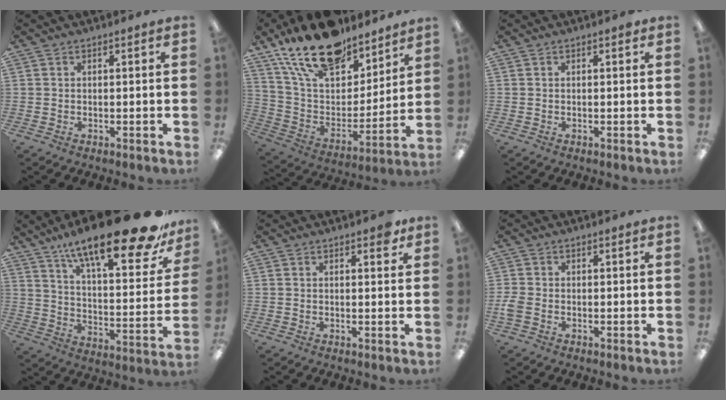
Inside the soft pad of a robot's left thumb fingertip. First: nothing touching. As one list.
[{"total": 21.2, "force": [16.5, 9.2, 9.6], "torque": [-0.188, -0.099, 0.294]}, {"total": 0.5, "force": [0.3, 0.3, 0.3], "torque": [-0.009, 0.003, 0.004]}, {"total": 24.7, "force": [17.8, 5.8, 16.1], "torque": [-0.249, -0.118, 0.285]}, {"total": 2.3, "force": [1.5, 1.1, 1.4], "torque": [-0.006, -0.007, 0.020]}, {"total": 2.5, "force": [-0.7, 1.6, 1.7], "torque": [-0.042, -0.001, -0.015]}]